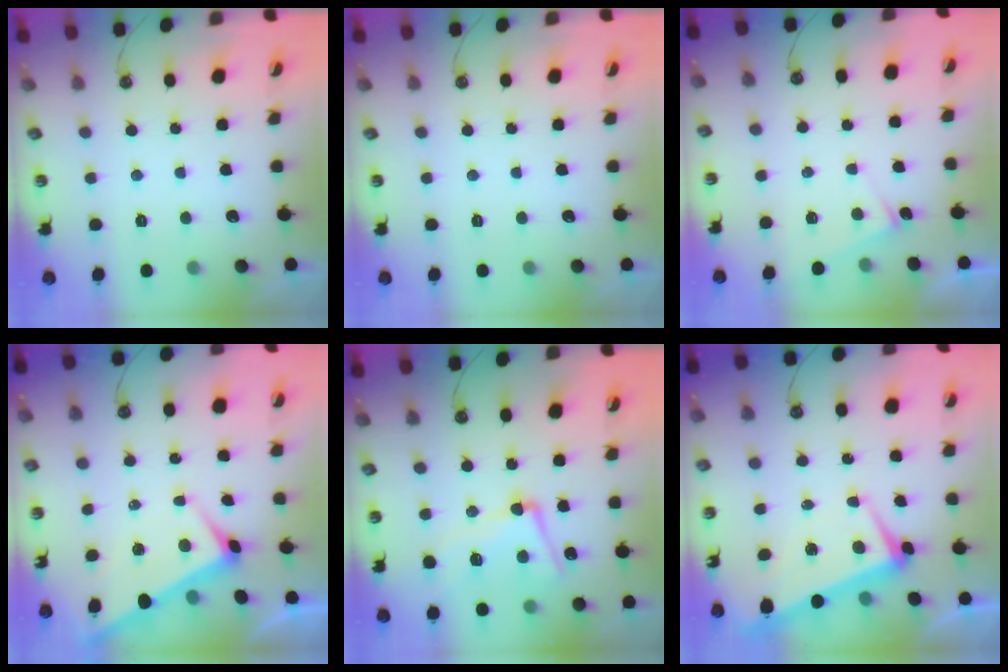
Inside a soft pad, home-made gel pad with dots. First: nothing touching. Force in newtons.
{"total": 0.0}
{"total": 5.2, "press": 5.2, "slide": 0.3}
{"total": 2.9, "press": 2.9, "slide": 0.6}
{"total": 7.3, "press": 7.1, "slide": 1.8}
{"total": 2.1, "press": 1.8, "slide": 1.1}